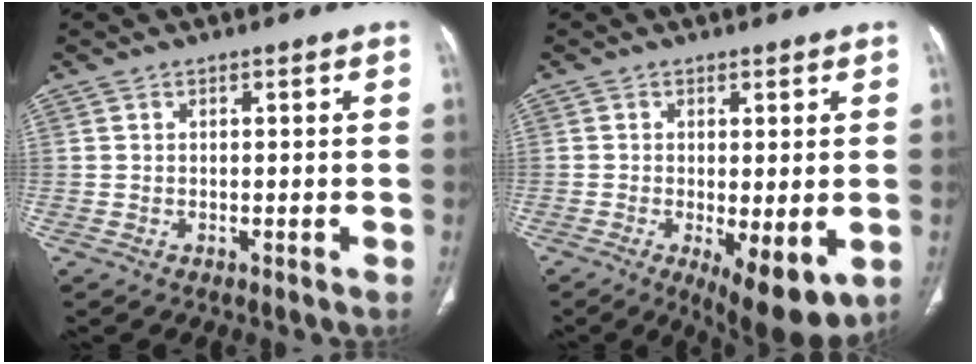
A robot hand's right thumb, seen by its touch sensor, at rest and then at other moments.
{"total": 9.9, "force": [-2.8, 3.5, 8.8], "torque": [-0.127, -0.024, -0.034]}